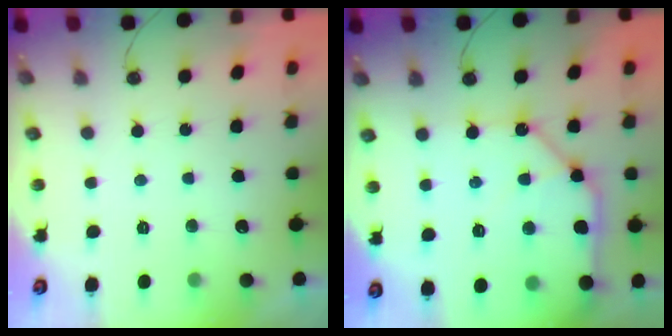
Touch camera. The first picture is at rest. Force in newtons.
{"total": 13.6, "press": 13.5, "slide": 1.4}